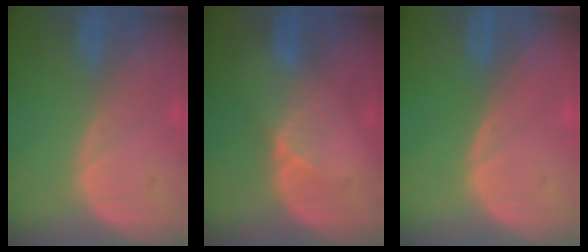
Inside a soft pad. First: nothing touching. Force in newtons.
{"total": 3.0, "press": 2.6, "slide": 1.5}
{"total": 0.0}